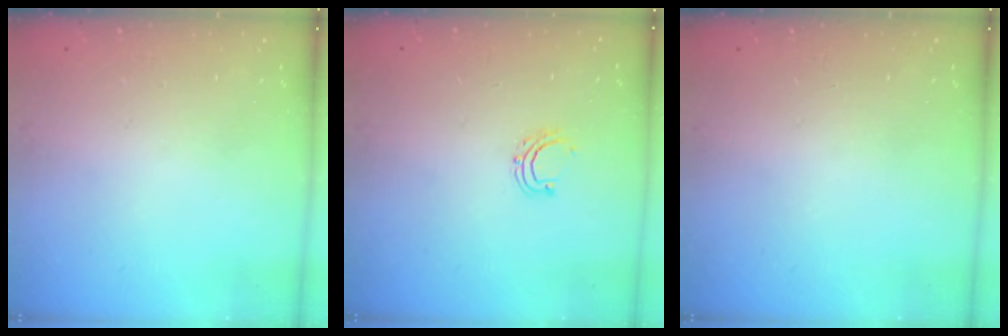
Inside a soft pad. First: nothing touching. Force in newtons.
{"total": 4.4, "press": 4.3, "slide": 0.6}
{"total": 0.0}